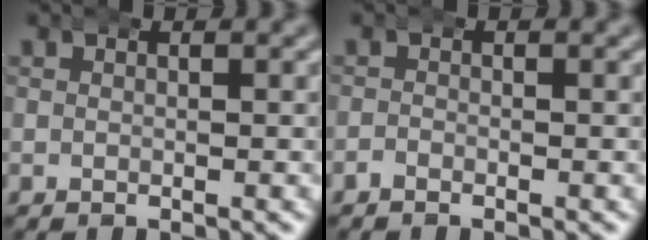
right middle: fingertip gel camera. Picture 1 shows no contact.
{"total": 0.8, "force": [-0.8, 0.2, 0.0], "torque": [-0.002, -0.002, -0.017]}